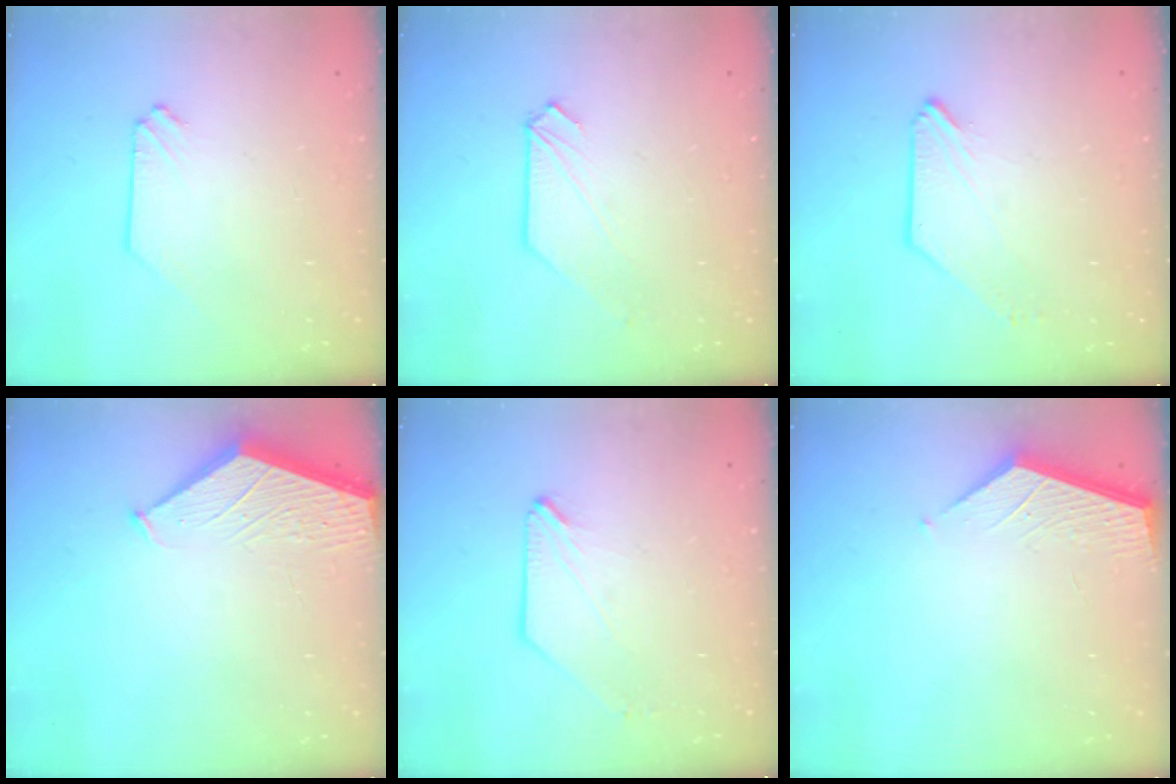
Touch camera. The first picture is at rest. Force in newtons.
{"total": 0.7, "press": 0.7, "slide": 0.1}
{"total": 0.8, "press": 0.7, "slide": 0.3}
{"total": 2.1, "press": 2.1, "slide": 0.2}
{"total": 0.0}
{"total": 2.2, "press": 2.2, "slide": 0.2}